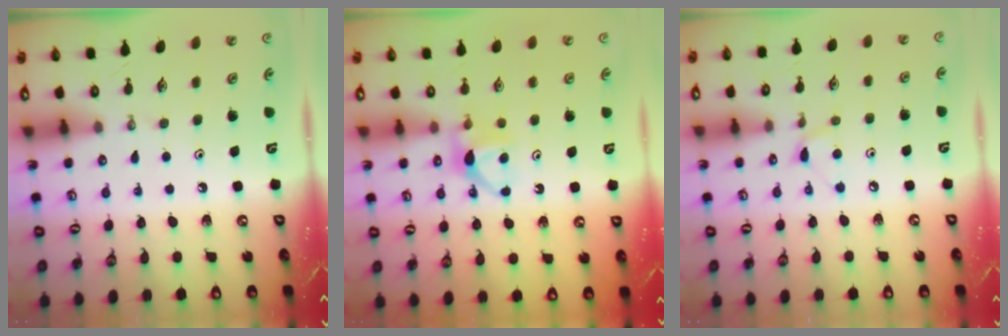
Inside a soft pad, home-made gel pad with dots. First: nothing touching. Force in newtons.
{"total": 6.0, "press": 5.9, "slide": 0.9}
{"total": 5.9, "press": 5.9, "slide": 0.6}